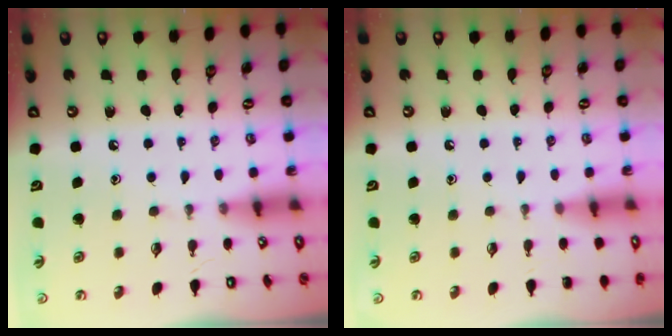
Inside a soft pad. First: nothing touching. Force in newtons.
{"total": 0.0}